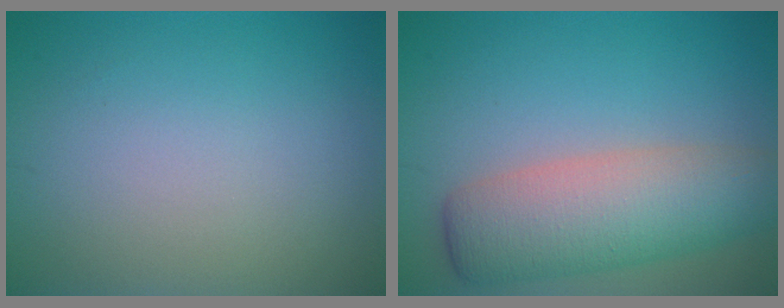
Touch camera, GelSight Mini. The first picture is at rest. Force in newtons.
{"total": 7.4, "press": 7.4, "slide": 0.2}